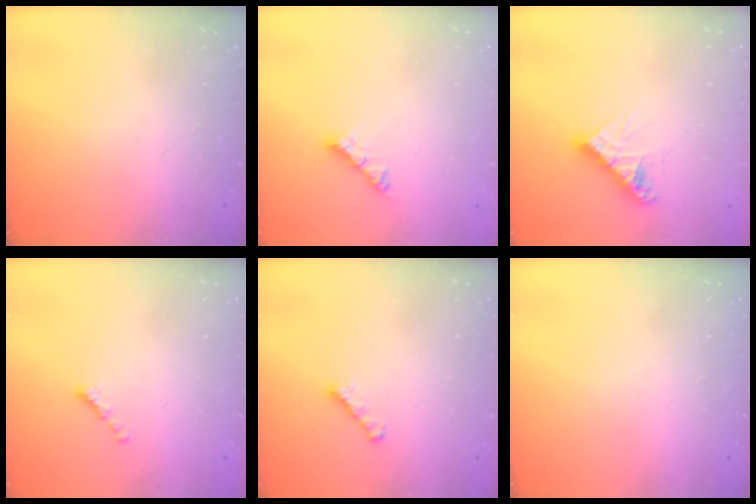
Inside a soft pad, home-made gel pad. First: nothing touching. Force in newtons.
{"total": 5.3, "press": 5.3, "slide": 0.6}
{"total": 9.8, "press": 9.8, "slide": 0.7}
{"total": 0.0}
{"total": 1.8, "press": 1.7, "slide": 0.6}
{"total": 0.0}